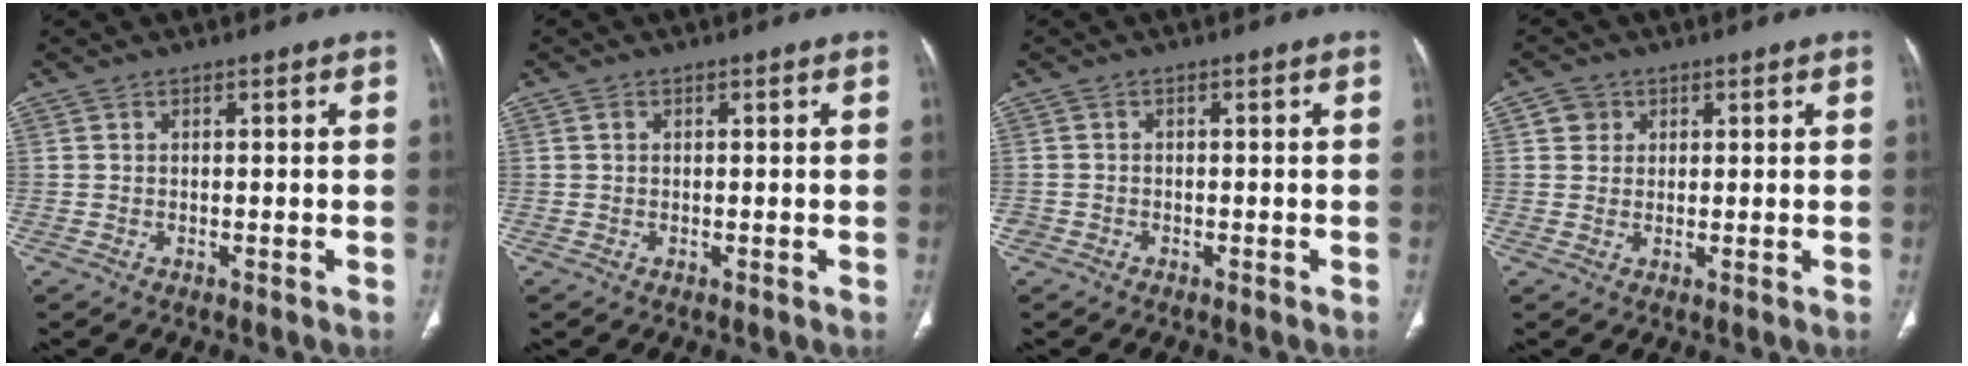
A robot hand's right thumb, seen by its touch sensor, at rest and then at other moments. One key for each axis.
{"total": 0.6, "fx": 0.2, "fy": 0.4, "fz": 0.4, "tx": -0.007, "ty": 0.003, "tz": 0.004}
{"total": 1.2, "fx": -0.8, "fy": 0.9, "fz": 0.0, "tx": -0.003, "ty": 0.004, "tz": -0.017}
{"total": 3.0, "fx": 1.1, "fy": 2.7, "fz": 0.5, "tx": 0.007, "ty": -0.003, "tz": 0.015}